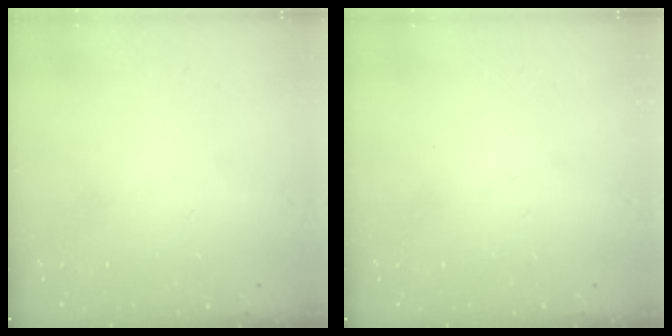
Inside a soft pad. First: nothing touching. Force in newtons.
{"total": 0.0}